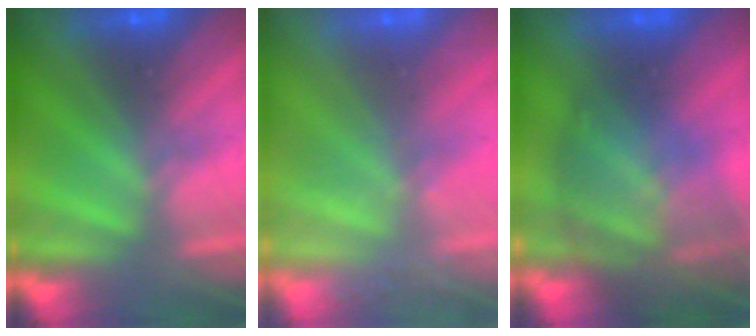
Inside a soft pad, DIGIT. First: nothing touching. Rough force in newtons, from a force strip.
{"total": 2.4}
{"total": 9.8}